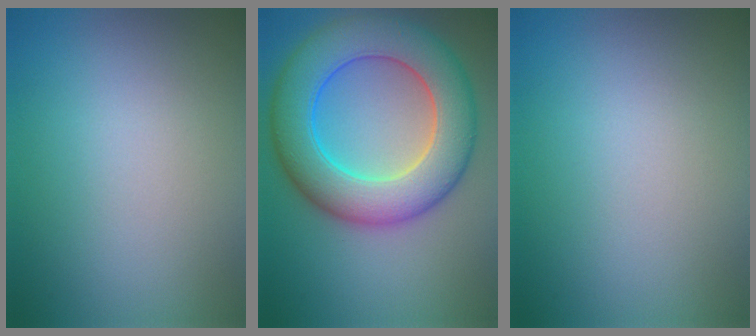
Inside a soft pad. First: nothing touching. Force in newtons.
{"total": 10.2, "press": 10.2, "slide": 0.1}
{"total": 0.0}